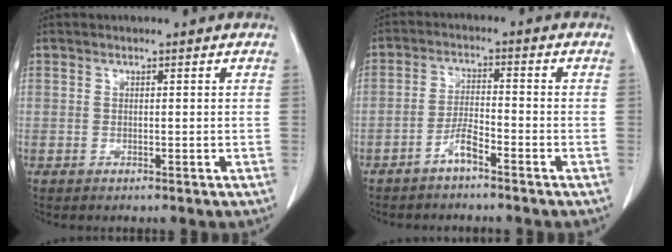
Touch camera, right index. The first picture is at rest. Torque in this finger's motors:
{"motor_torque": [0.34, -0.23, 0.12, 0.03]}